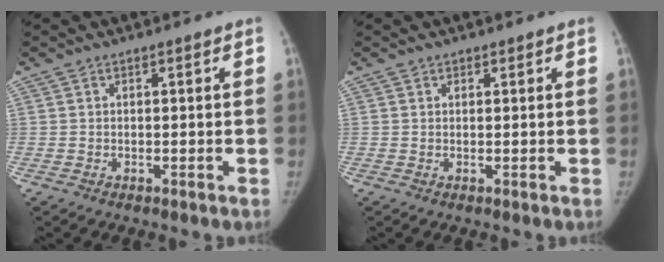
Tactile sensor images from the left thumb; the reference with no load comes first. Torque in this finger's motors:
{"motor_torque": [-0.24, -0.05, -0.48, 0.32, 0.07]}